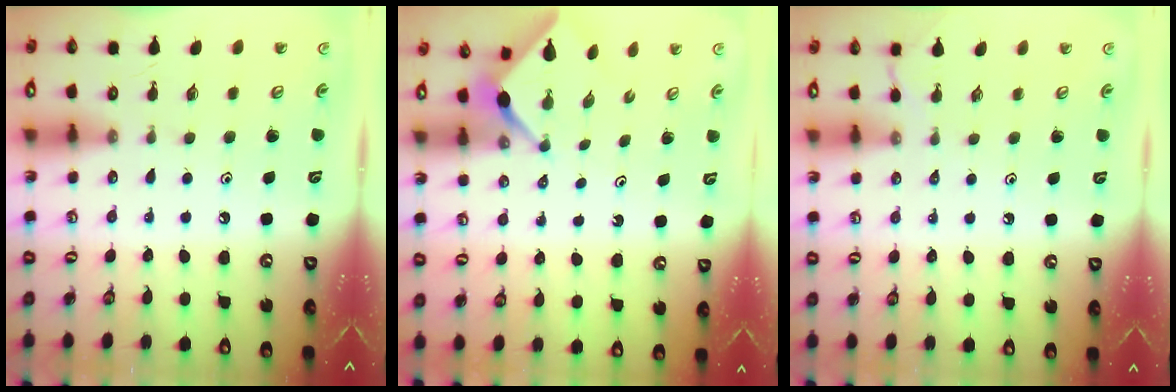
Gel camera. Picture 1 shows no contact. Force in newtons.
{"total": 2.4, "press": 2.4, "slide": 0.3}
{"total": 1.8, "press": 1.8, "slide": 0.3}